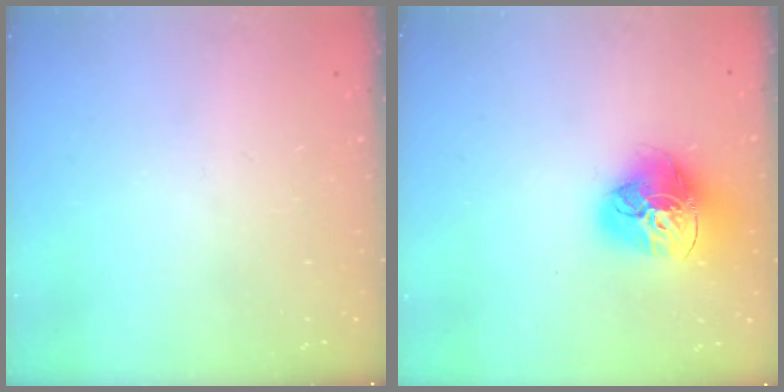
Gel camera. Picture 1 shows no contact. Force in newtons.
{"total": 18.0, "press": 17.9, "slide": 1.9}